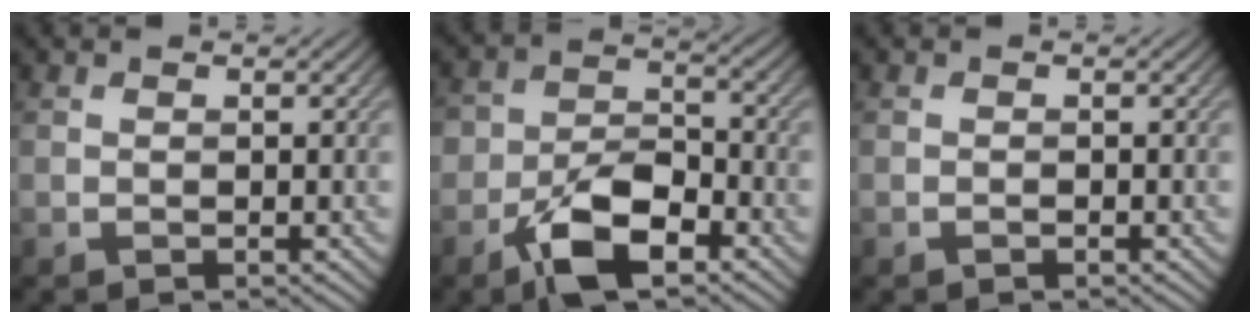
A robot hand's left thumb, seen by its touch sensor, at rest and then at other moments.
{"total": 8.4, "force": [-4.6, 4.5, 5.4], "torque": [-0.092, 0.003, -0.095]}
{"total": 0.6, "force": [-0.4, 0.1, 0.4], "torque": [-0.007, 0.000, -0.006]}